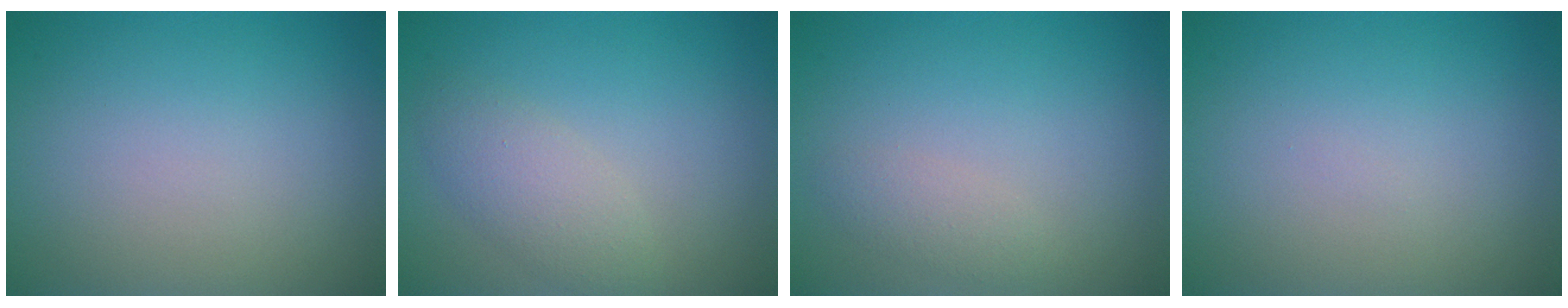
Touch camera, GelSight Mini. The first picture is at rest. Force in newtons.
{"total": 2.7, "press": 2.7, "slide": 0.1}
{"total": 1.4, "press": 1.4, "slide": 0.1}
{"total": 0.0}